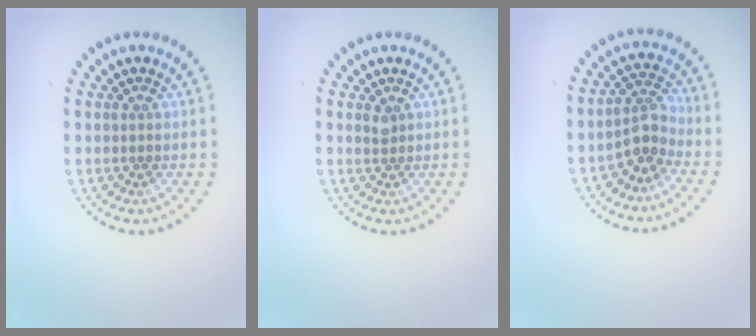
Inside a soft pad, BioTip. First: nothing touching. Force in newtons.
{"total": 0.8, "press": 0.6, "slide": 0.5}
{"total": 2.7, "press": 2.3, "slide": 1.5}